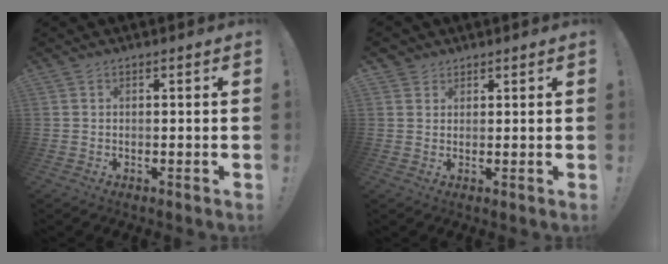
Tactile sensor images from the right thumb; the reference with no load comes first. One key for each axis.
{"total": 2.7, "fx": 2.0, "fy": 1.9, "fz": 0.0, "tx": 0.006, "ty": -0.011, "tz": 0.036}